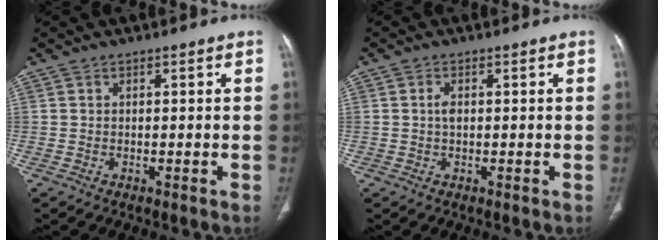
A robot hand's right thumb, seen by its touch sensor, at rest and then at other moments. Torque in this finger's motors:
{"motor_torque": [0.73, 0.67, 0.32, 0.44, -0.03]}